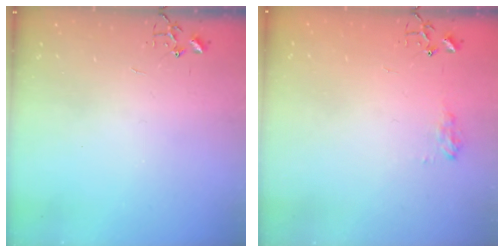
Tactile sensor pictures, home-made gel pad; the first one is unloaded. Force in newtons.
{"total": 7.8, "press": 7.8, "slide": 0.7}